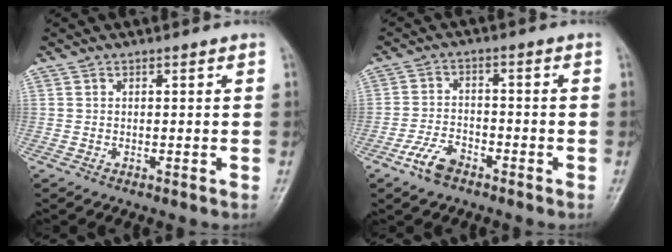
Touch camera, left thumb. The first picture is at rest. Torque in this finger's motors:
{"motor_torque": [-0.45, 0.76, 0.58, 0.53, 0.01]}